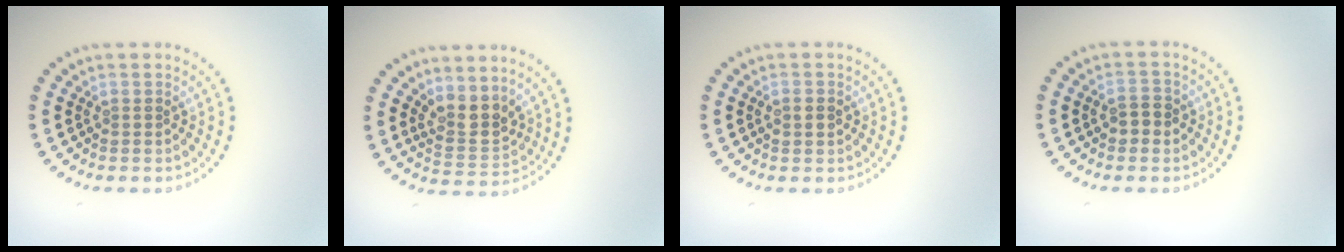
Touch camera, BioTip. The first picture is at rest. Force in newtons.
{"total": 3.2, "press": 2.8, "slide": 1.6}
{"total": 1.8, "press": 1.8, "slide": 0.3}
{"total": 2.0, "press": 2.0, "slide": 0.3}